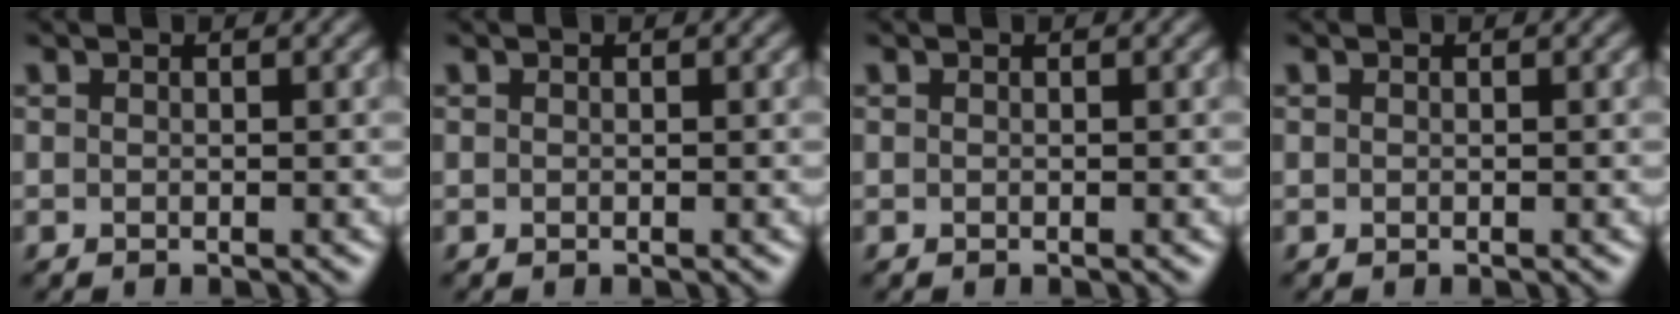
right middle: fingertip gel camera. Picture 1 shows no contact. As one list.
[{"total": 0.0}, {"total": 0.0}, {"total": 0.0}]